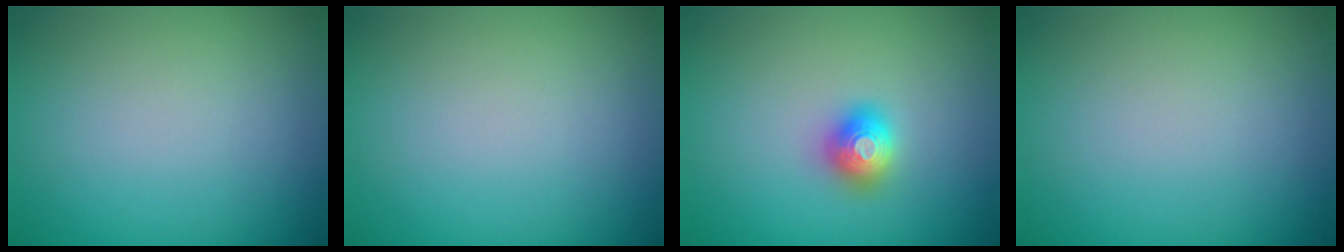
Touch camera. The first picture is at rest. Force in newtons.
{"total": 0.0}
{"total": 1.6, "press": 1.6, "slide": 0.2}
{"total": 0.0}